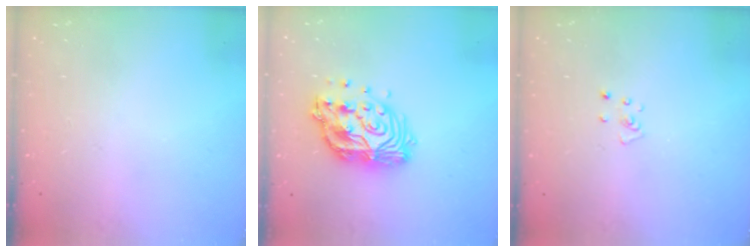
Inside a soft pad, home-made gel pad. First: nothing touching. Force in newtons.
{"total": 15.0, "press": 14.9, "slide": 1.3}
{"total": 3.2, "press": 3.2, "slide": 0.4}